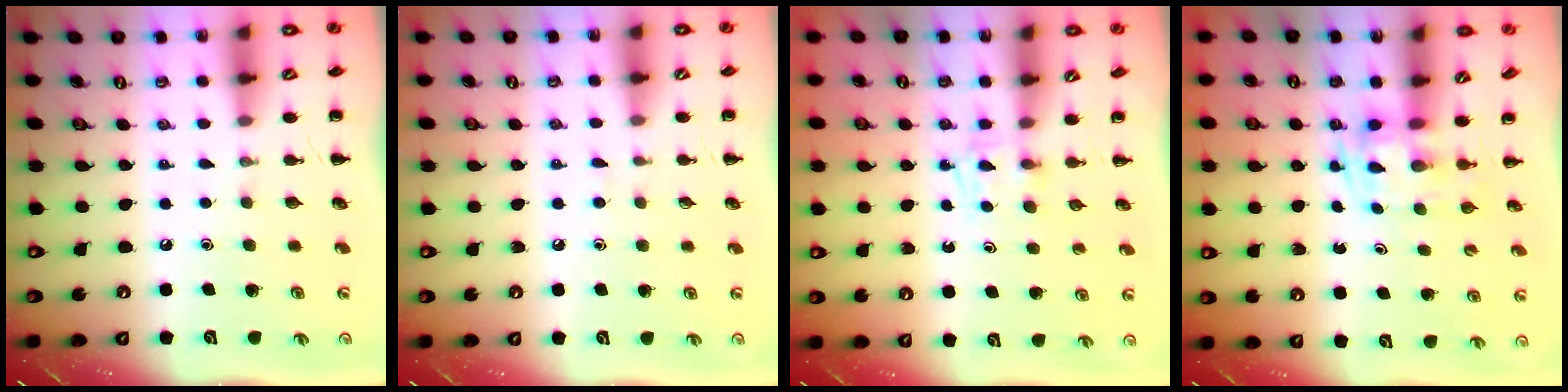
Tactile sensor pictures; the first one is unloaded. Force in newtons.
{"total": 3.0, "press": 2.8, "slide": 1.2}
{"total": 2.4, "press": 2.1, "slide": 1.1}
{"total": 2.8, "press": 2.5, "slide": 1.3}